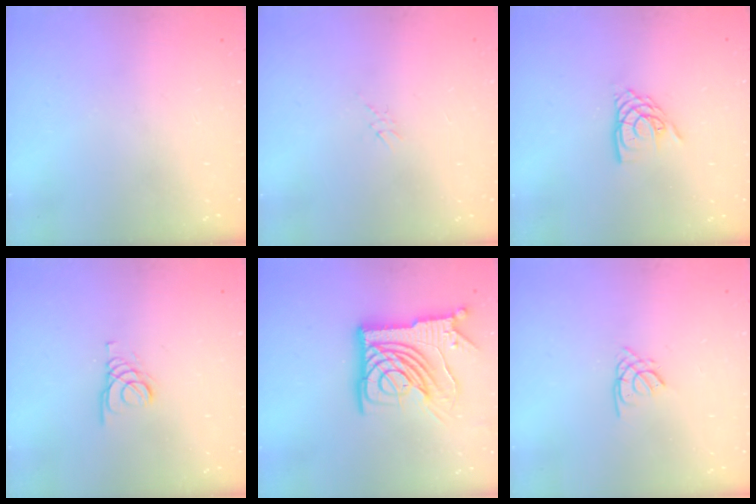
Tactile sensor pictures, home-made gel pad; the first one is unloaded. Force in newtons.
{"total": 3.7, "press": 3.6, "slide": 0.7}
{"total": 7.9, "press": 7.9, "slide": 0.6}
{"total": 1.4, "press": 1.4, "slide": 0.2}
{"total": 20.4, "press": 20.2, "slide": 2.3}
{"total": 1.3, "press": 1.3, "slide": 0.4}